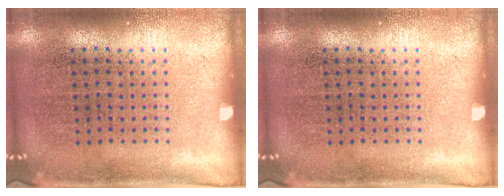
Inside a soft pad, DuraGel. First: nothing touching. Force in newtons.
{"total": 0.0}